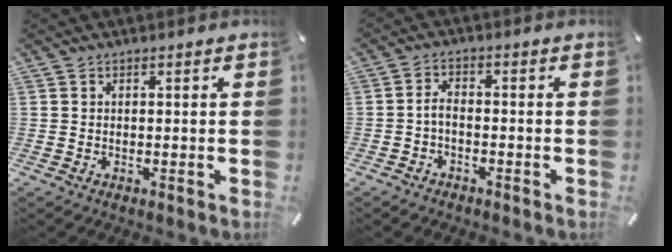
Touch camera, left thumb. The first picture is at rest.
{"total": 3.0, "force": [-1.5, 1.7, 1.9], "torque": [-0.043, 0.008, -0.032]}